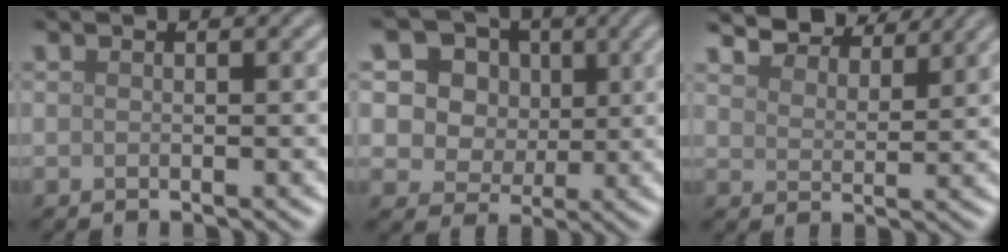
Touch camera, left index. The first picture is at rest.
{"total": 10.6, "force": [4.5, 8.3, 4.9], "torque": [-0.106, 0.025, 0.055]}
{"total": 6.5, "force": [6.0, 1.5, 2.0], "torque": [-0.044, 0.001, 0.101]}